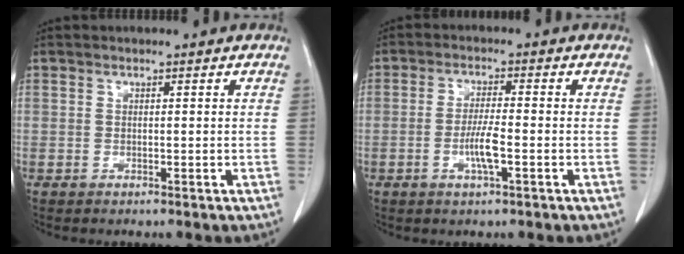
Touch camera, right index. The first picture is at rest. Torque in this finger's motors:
{"motor_torque": [1.03, -0.44, 0.18, 0.06]}